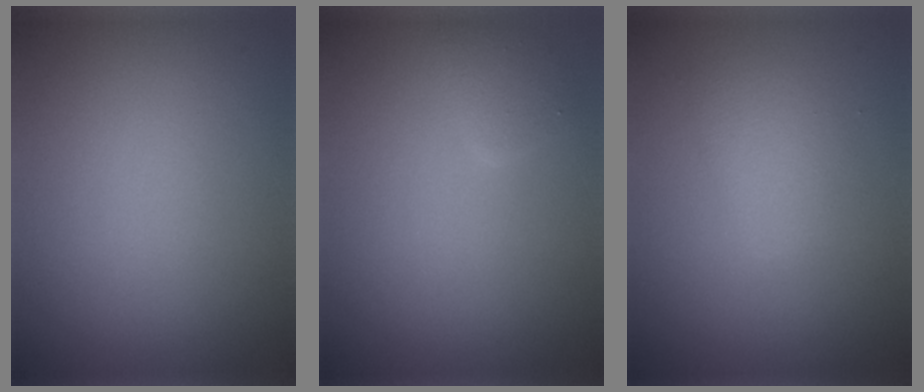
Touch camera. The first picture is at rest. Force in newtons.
{"total": 1.4, "press": 1.4, "slide": 0.1}
{"total": 2.1, "press": 2.1, "slide": 0.1}